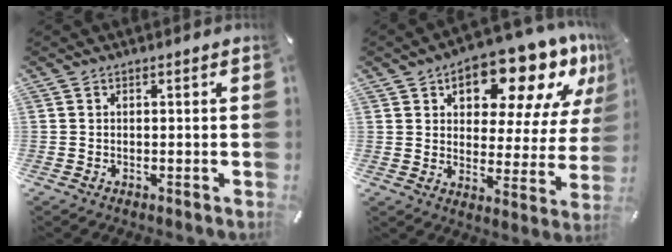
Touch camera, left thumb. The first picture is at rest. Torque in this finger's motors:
{"motor_torque": [2.50, 2.51, 1.49, -1.28, 0.27]}